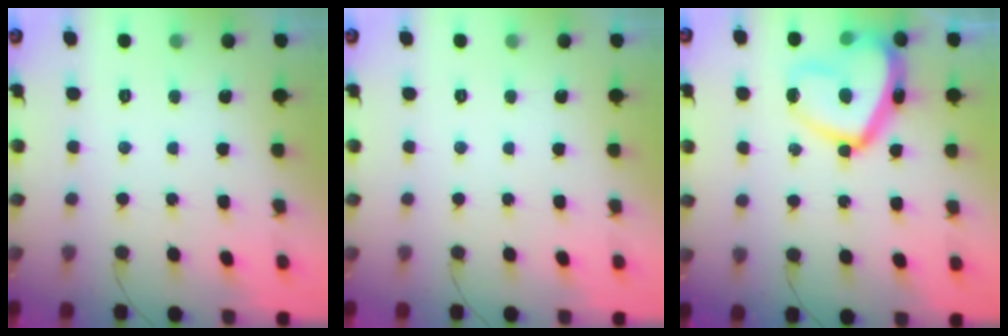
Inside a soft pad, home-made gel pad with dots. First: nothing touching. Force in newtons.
{"total": 0.0}
{"total": 18.2, "press": 18.1, "slide": 1.9}